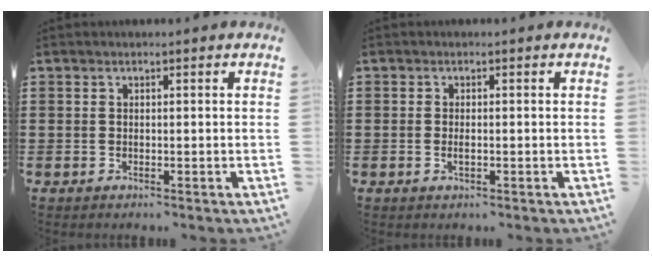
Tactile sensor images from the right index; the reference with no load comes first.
{"total": 1.1, "force": [-0.2, 0.4, 1.1], "torque": [-0.018, 0.000, -0.003]}